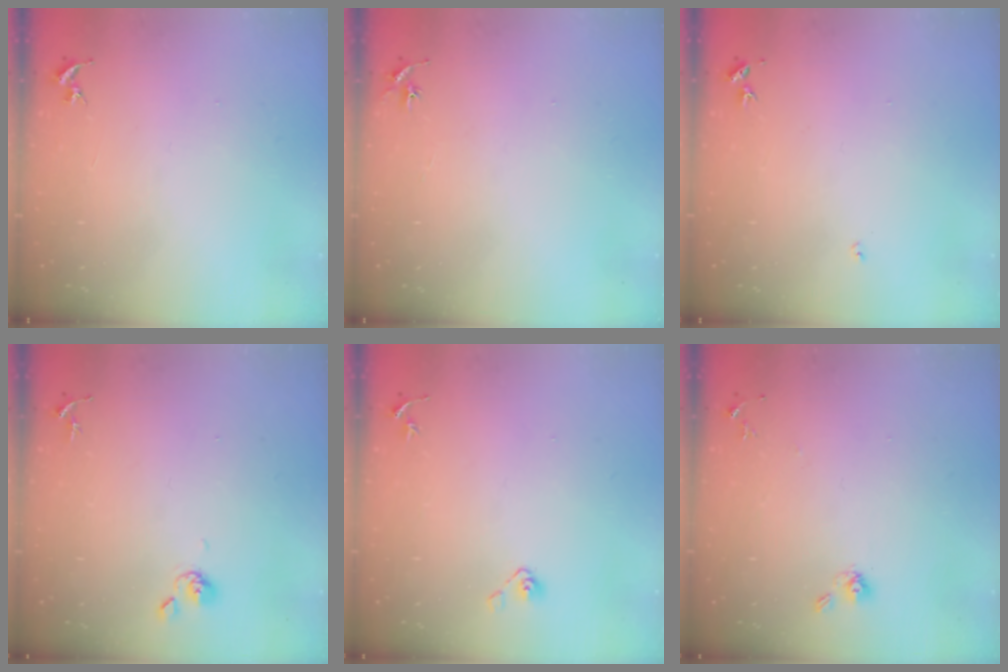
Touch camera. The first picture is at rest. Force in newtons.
{"total": 2.9, "press": 2.9, "slide": 0.3}
{"total": 3.0, "press": 3.0, "slide": 0.4}
{"total": 4.4, "press": 4.3, "slide": 0.8}
{"total": 5.0, "press": 4.4, "slide": 2.3}
{"total": 6.5, "press": 6.4, "slide": 1.5}